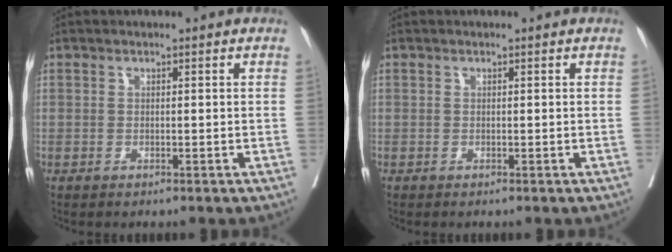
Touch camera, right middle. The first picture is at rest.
{"total": 0.0}